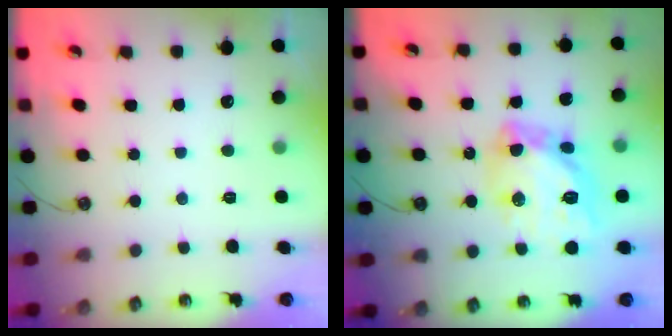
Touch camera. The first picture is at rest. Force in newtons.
{"total": 16.8, "press": 16.8, "slide": 1.6}